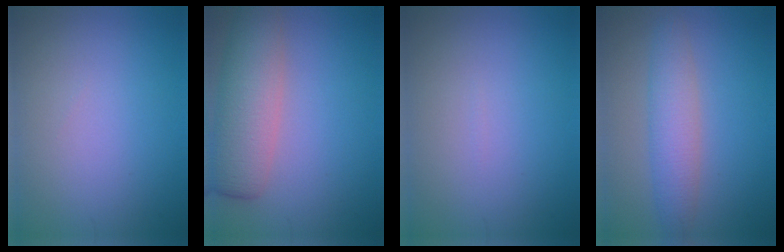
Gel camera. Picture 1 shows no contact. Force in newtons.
{"total": 6.0, "press": 6.0, "slide": 0.3}
{"total": 0.0}
{"total": 3.7, "press": 3.7, "slide": 0.1}